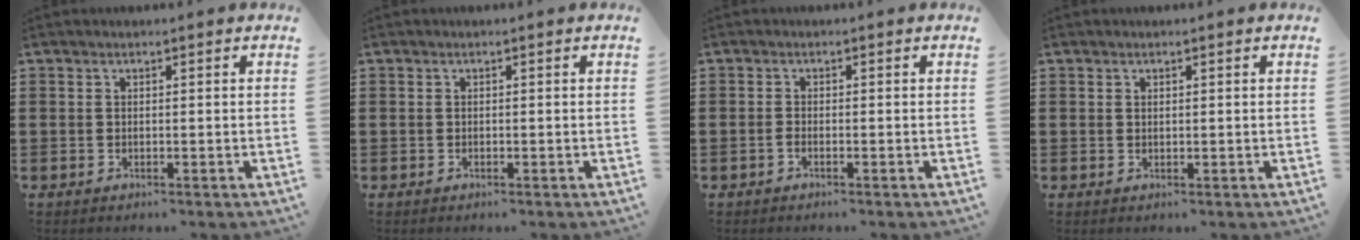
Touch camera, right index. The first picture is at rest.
{"total": 0.0}
{"total": 0.8, "force": [-0.6, 0.1, 0.5], "torque": [-0.013, -0.006, -0.009]}
{"total": 0.0}